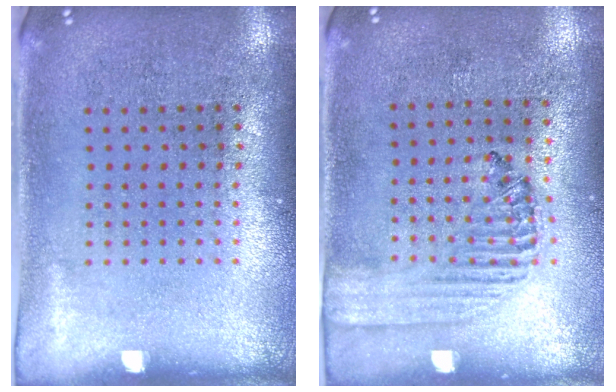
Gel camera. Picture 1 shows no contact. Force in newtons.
{"total": 1.3, "press": 1.2, "slide": 0.5}